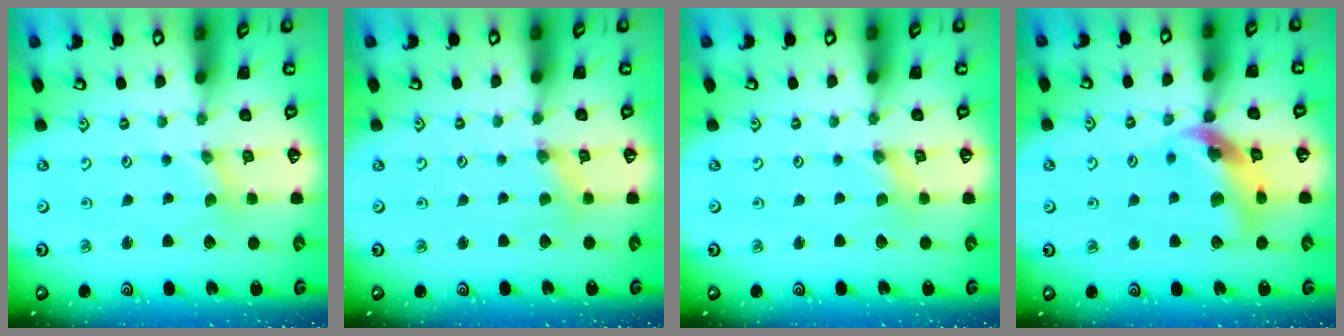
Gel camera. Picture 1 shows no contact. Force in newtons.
{"total": 1.2, "press": 1.1, "slide": 0.3}
{"total": 0.0}
{"total": 14.1, "press": 14.0, "slide": 1.9}